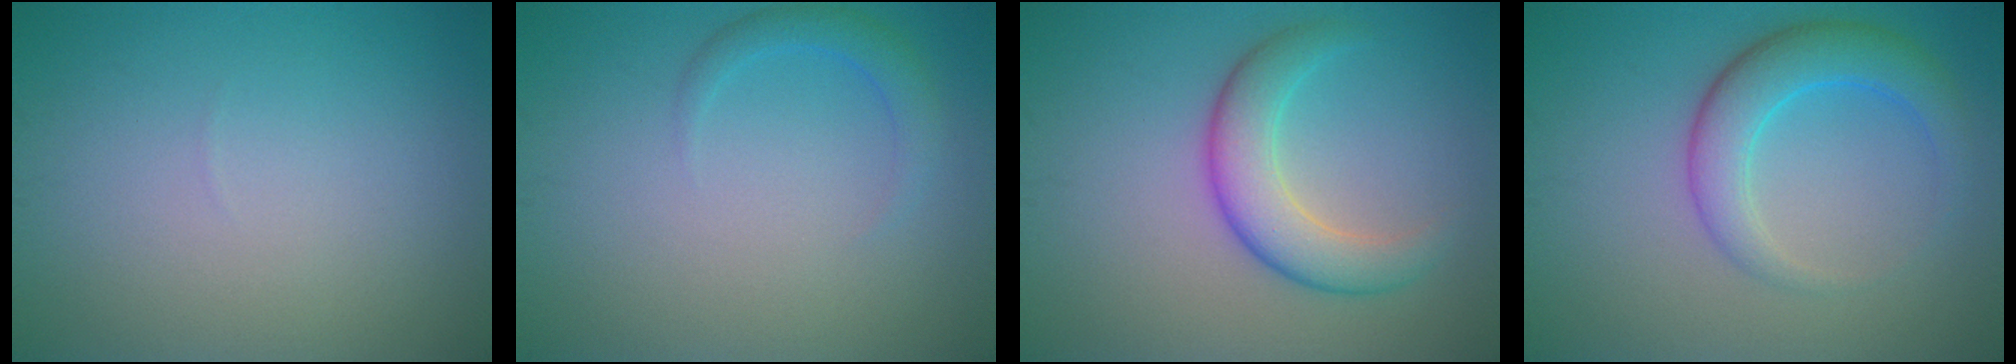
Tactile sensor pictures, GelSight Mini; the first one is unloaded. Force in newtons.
{"total": 1.8, "press": 1.8, "slide": 0.1}
{"total": 4.2, "press": 4.2, "slide": 0.1}
{"total": 4.5, "press": 4.5, "slide": 0.1}